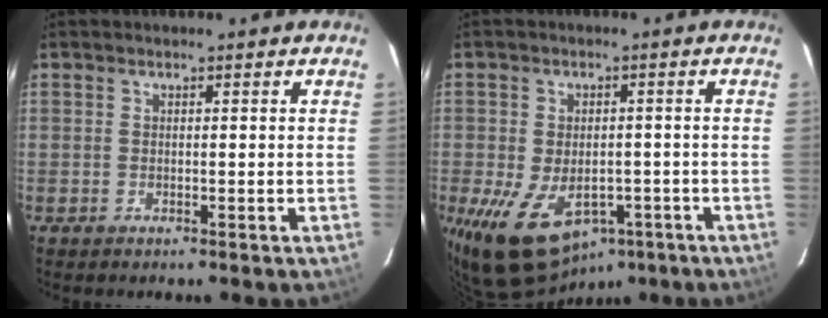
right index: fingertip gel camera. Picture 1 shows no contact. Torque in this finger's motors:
{"motor_torque": [2.14, 0.00, 0.71, 0.15]}